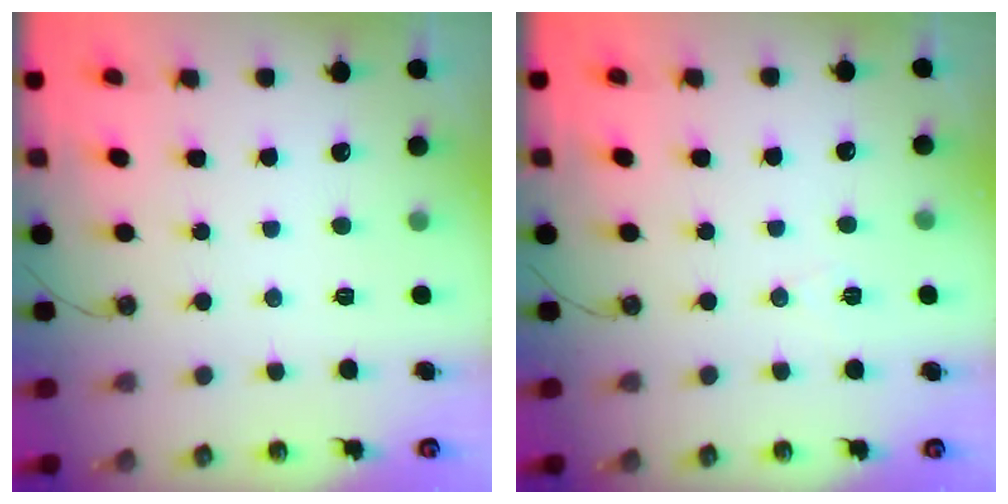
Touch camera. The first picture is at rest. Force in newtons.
{"total": 5.5, "press": 3.1, "slide": 4.5}